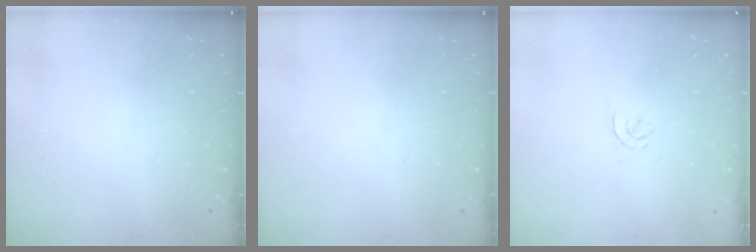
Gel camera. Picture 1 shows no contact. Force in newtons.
{"total": 0.0}
{"total": 1.7, "press": 1.6, "slide": 0.6}